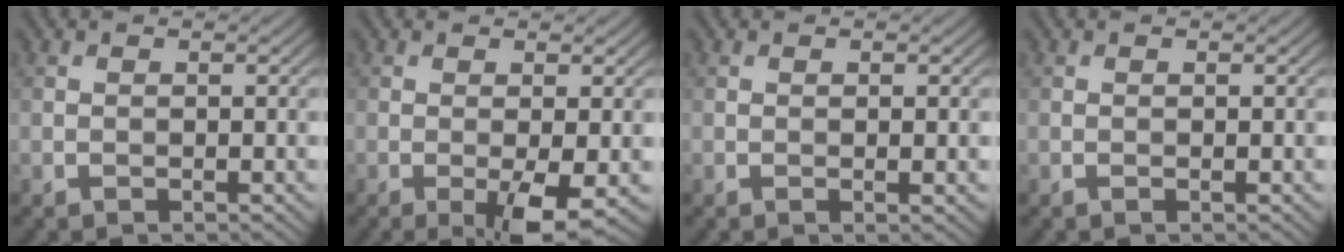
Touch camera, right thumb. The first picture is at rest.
{"total": 4.5, "force": [-1.5, 0.8, 4.2], "torque": [-0.077, -0.002, -0.024]}
{"total": 0.8, "force": [0.0, 0.1, 0.8], "torque": [-0.016, -0.001, 0.000]}
{"total": 0.0}